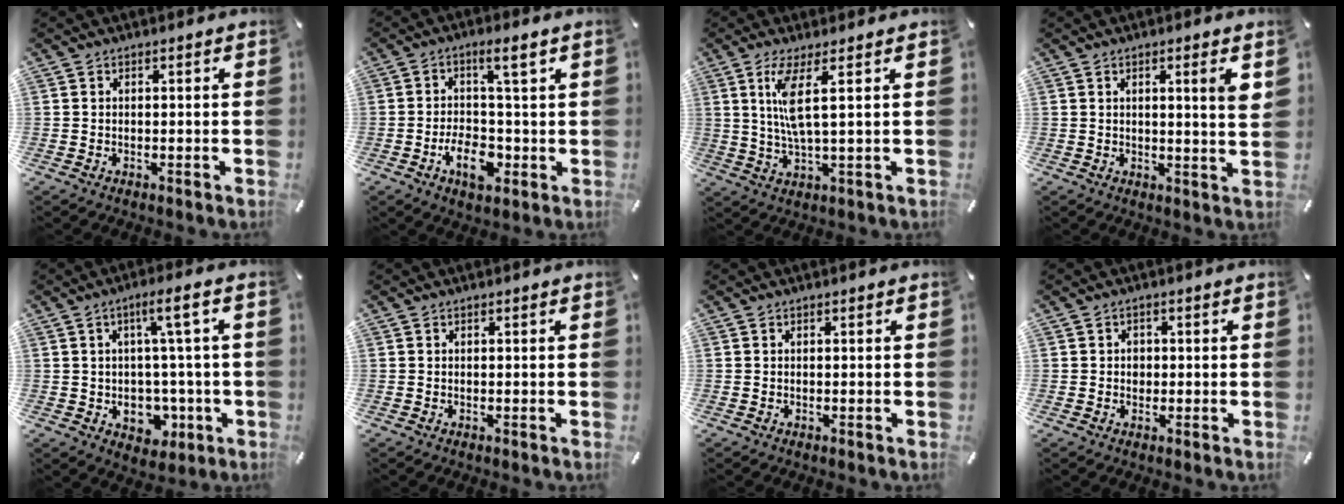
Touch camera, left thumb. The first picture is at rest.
{"total": 9.6, "force": [-1.0, 4.9, 8.3], "torque": [-0.138, -0.001, -0.021]}
{"total": 8.6, "force": [2.7, 1.3, 8.0], "torque": [-0.167, -0.005, 0.043]}
{"total": 4.9, "force": [1.7, -0.1, 4.6], "torque": [-0.074, -0.010, 0.021]}
{"total": 10.3, "force": [0.6, 6.1, 8.2], "torque": [-0.106, -0.002, 0.013]}
{"total": 0.0}
{"total": 0.0}
{"total": 1.7, "force": [0.0, 1.5, 0.7], "torque": [-0.006, 0.003, -0.005]}